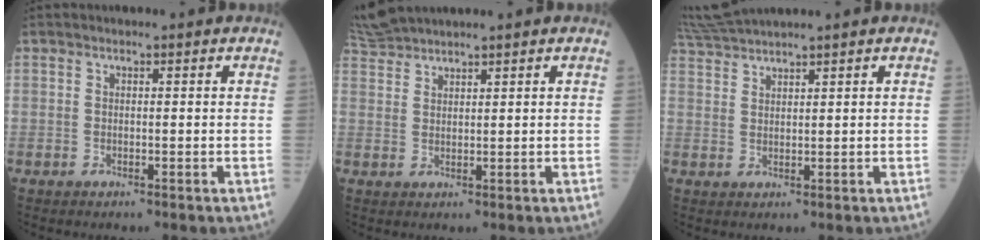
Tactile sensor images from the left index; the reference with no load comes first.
{"total": 4.5, "force": [4.4, -0.2, 0.9], "torque": [-0.034, 0.023, 0.096]}
{"total": 5.4, "force": [5.0, -1.1, 1.7], "torque": [-0.046, 0.019, 0.105]}